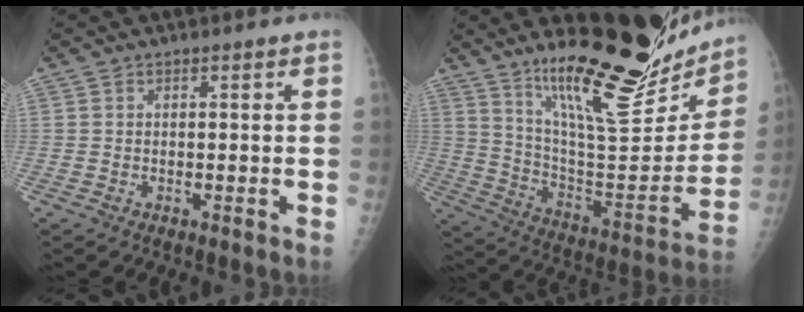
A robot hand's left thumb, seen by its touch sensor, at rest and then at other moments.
{"total": 26.7, "force": [19.6, 7.0, 16.8], "torque": [-0.218, -0.108, 0.311]}